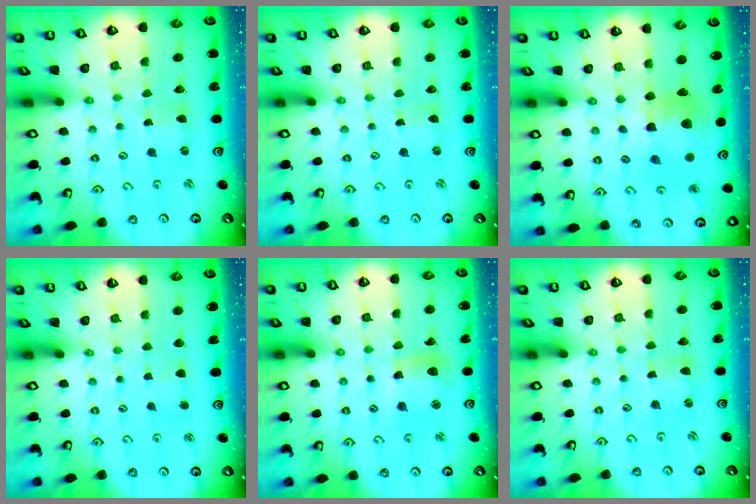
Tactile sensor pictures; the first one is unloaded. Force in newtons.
{"total": 0.0}
{"total": 11.0, "press": 10.9, "slide": 1.4}
{"total": 1.8, "press": 1.7, "slide": 0.3}
{"total": 10.4, "press": 10.3, "slide": 1.4}
{"total": 0.0}